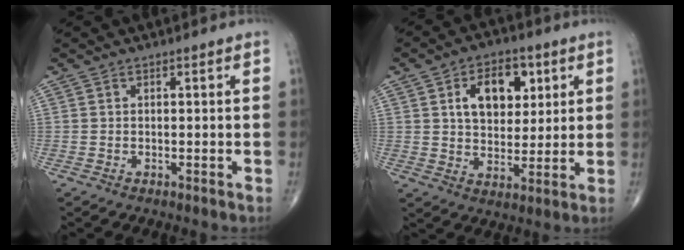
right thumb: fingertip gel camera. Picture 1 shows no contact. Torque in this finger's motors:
{"motor_torque": [0.59, 2.05, 0.82, 0.27, 0.06]}